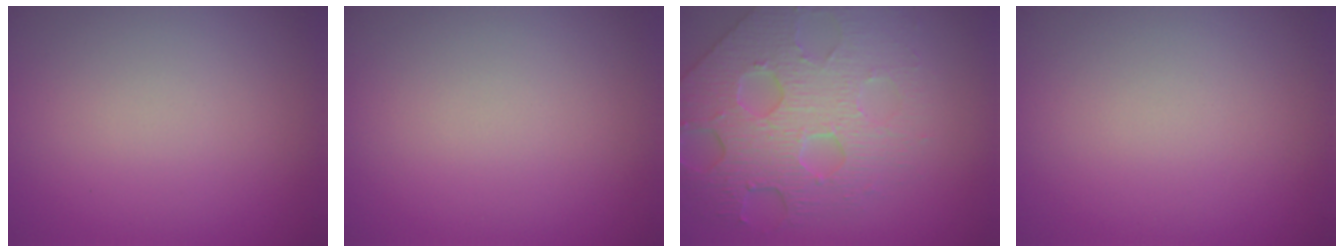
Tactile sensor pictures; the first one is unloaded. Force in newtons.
{"total": 0.0}
{"total": 7.3, "press": 5.7, "slide": 4.6}
{"total": 0.0}